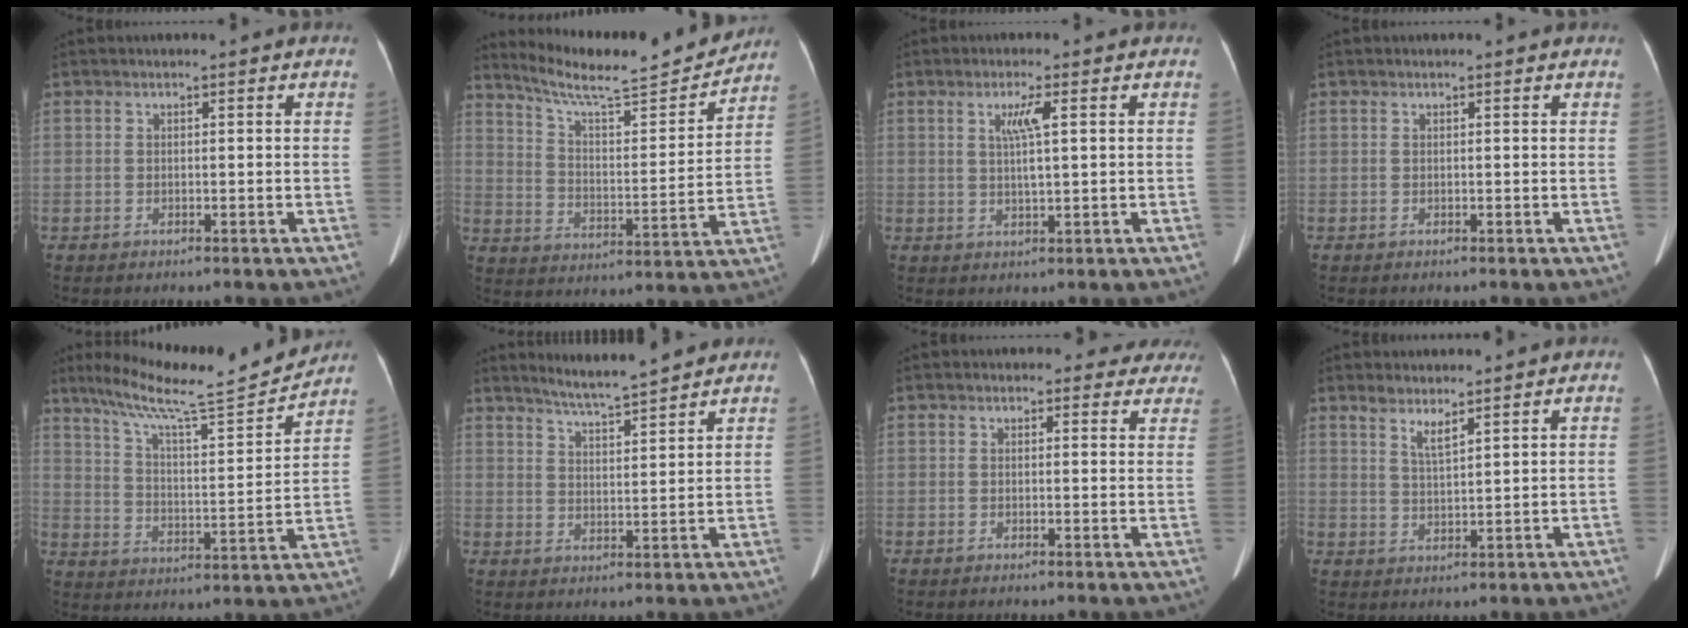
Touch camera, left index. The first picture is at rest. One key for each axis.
{"total": 16.8, "fx": 15.7, "fy": 0.9, "fz": 5.9, "tx": -0.103, "ty": -0.015, "tz": 0.238}
{"total": 3.6, "fx": 1.1, "fy": -0.1, "fz": 3.4, "tx": -0.064, "ty": 0.003, "tz": 0.020}
{"total": 0.0}
{"total": 16.4, "fx": 14.8, "fy": -0.1, "fz": 7.2, "tx": -0.123, "ty": -0.007, "tz": 0.229}
{"total": 7.4, "fx": 6.8, "fy": -0.3, "fz": 2.8, "tx": -0.057, "ty": 0.005, "tz": 0.116}
{"total": 6.0, "fx": 5.3, "fy": 2.8, "fz": -0.1, "tx": 0.038, "ty": -0.007, "tz": 0.030}
{"total": 2.9, "fx": 2.2, "fy": 0.2, "fz": 1.8, "tx": -0.039, "ty": -0.005, "tz": 0.047}